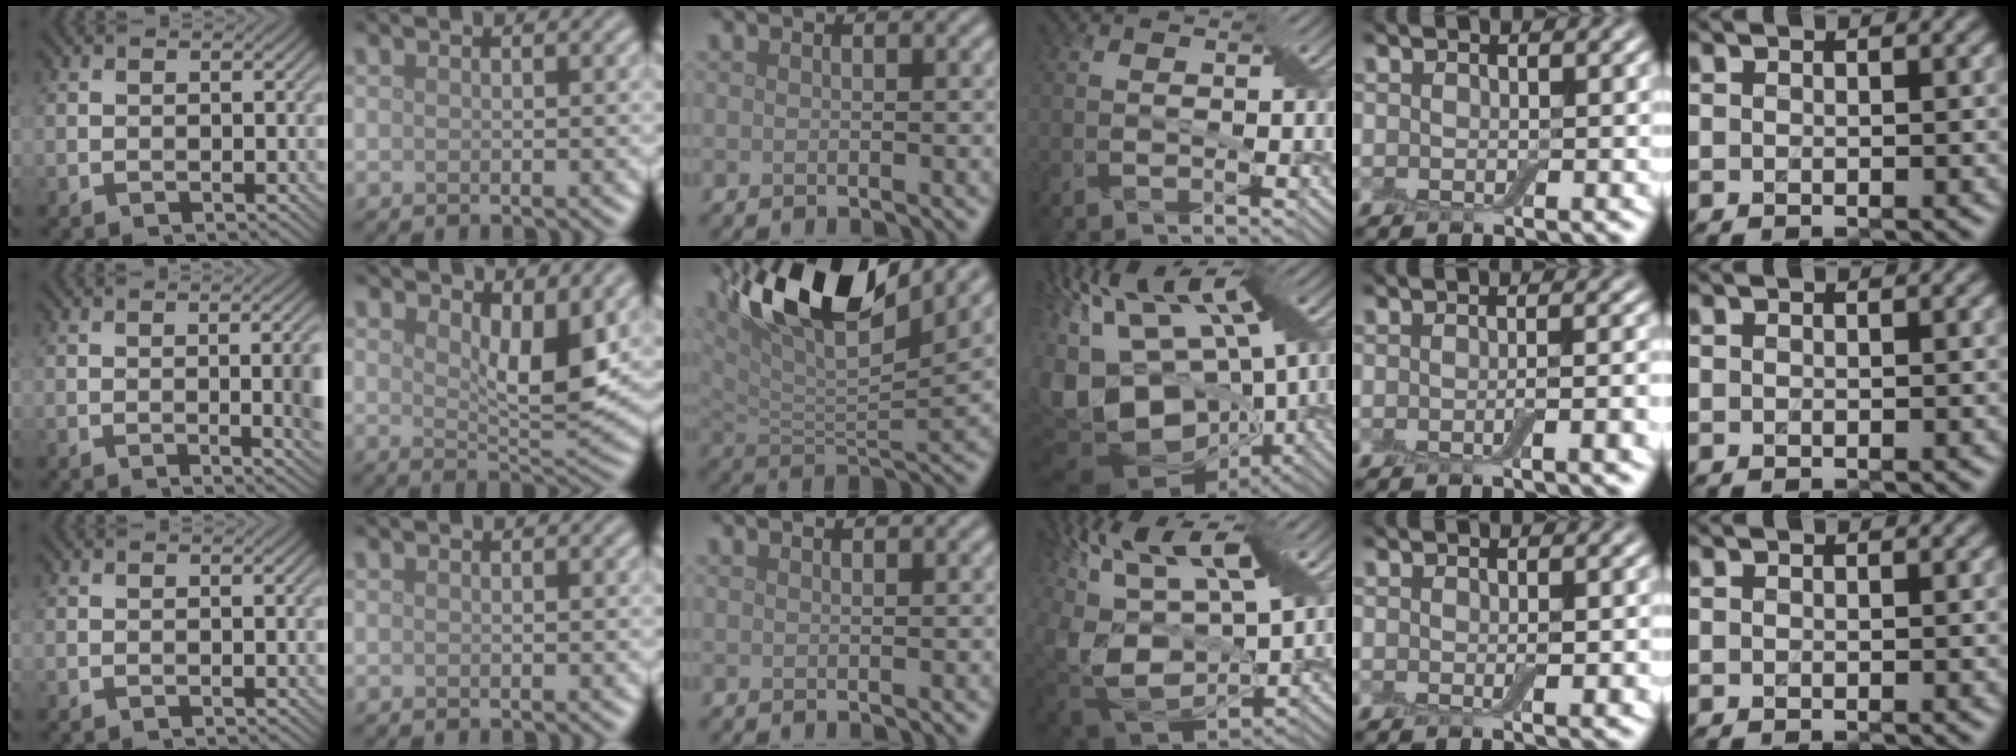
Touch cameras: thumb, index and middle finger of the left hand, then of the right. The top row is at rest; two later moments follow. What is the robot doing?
{"motion": "insert", "object": "backpack"}